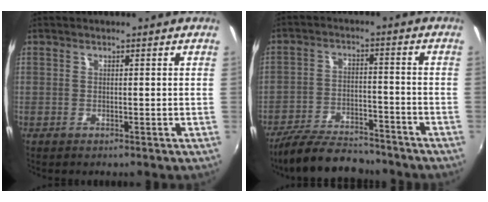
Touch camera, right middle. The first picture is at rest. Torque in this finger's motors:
{"motor_torque": [0.80, -1.08, -0.01, 0.00]}